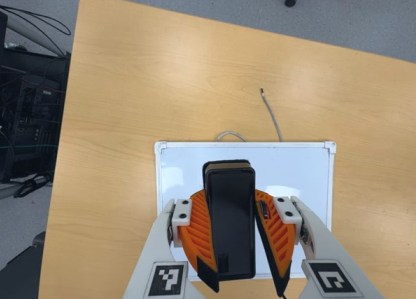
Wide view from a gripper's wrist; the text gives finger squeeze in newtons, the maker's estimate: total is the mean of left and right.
{"total": 10.0, "left": 10.3, "right": 9.7}